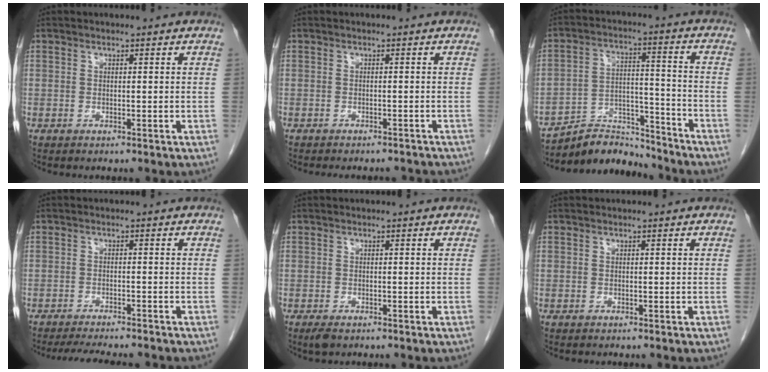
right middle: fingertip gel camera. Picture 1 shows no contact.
{"total": 6.7, "force": [-6.2, 1.8, 1.9], "torque": [-0.015, -0.004, -0.069]}
{"total": 9.3, "force": [-9.1, 1.6, 0.2], "torque": [-0.001, 0.030, -0.162]}
{"total": 8.8, "force": [-8.0, 1.3, 3.6], "torque": [-0.052, -0.013, -0.110]}
{"total": 1.5, "force": [-1.0, 0.6, 1.0], "torque": [-0.021, -0.003, -0.013]}
{"total": 0.0}